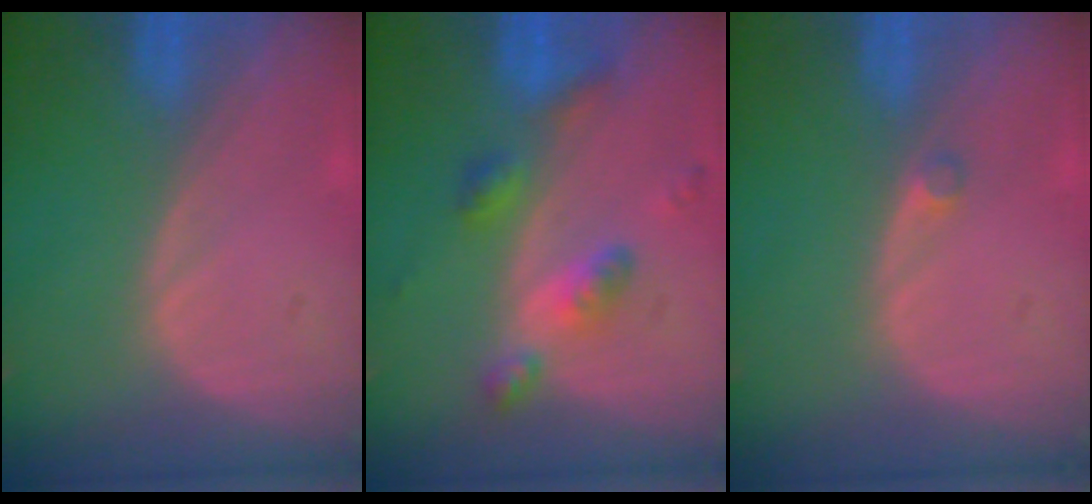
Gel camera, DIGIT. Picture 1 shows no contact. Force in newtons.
{"total": 6.1, "press": 5.4, "slide": 2.9}
{"total": 1.0, "press": 0.9, "slide": 0.5}